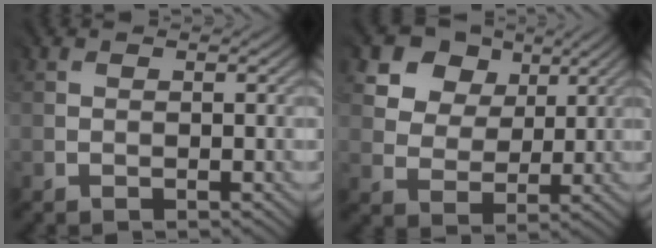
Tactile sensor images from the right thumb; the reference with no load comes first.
{"total": 11.9, "force": [7.2, 8.4, 4.5], "torque": [-0.136, 0.016, 0.142]}